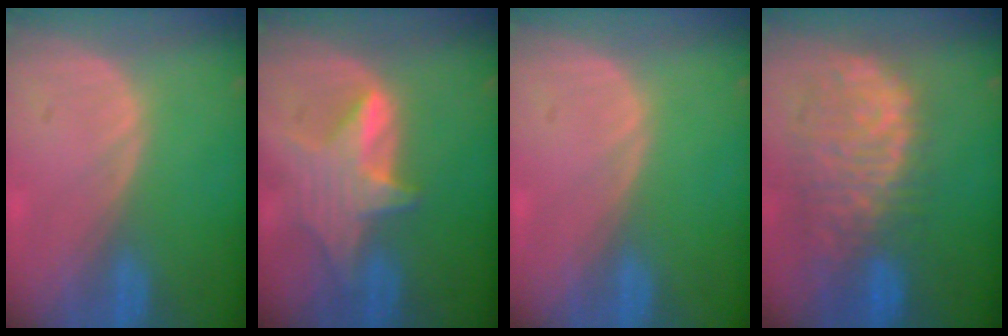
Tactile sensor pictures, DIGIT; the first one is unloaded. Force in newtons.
{"total": 6.3, "press": 6.2, "slide": 0.8}
{"total": 0.0}
{"total": 11.5, "press": 9.7, "slide": 6.3}